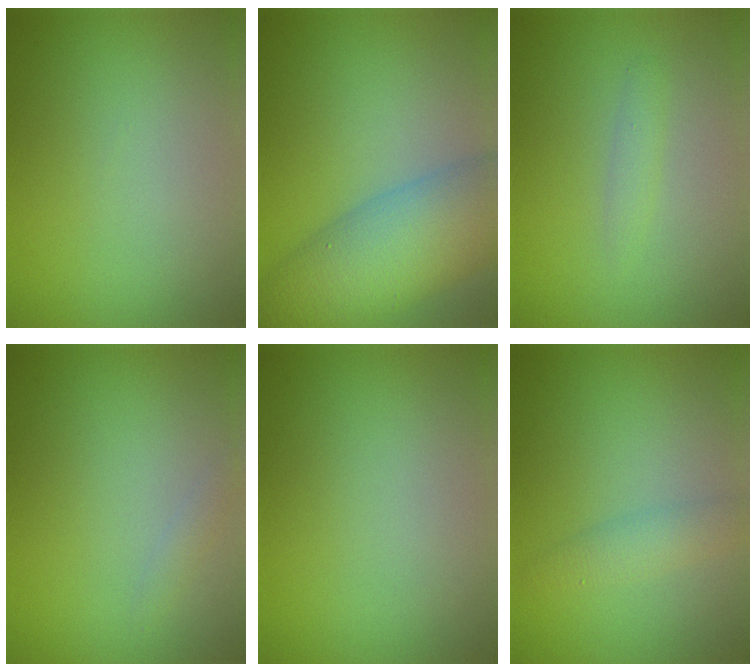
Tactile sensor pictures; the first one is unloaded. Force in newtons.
{"total": 10.1, "press": 10.1, "slide": 0.6}
{"total": 1.1, "press": 1.1, "slide": 0.0}
{"total": 0.9, "press": 0.9, "slide": 0.0}
{"total": 0.0}
{"total": 2.2, "press": 2.2, "slide": 0.0}